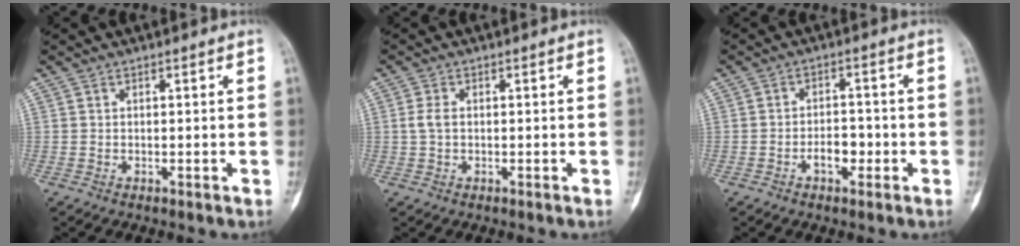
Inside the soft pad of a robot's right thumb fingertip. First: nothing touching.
{"total": 2.1, "force": [0.0, 1.1, 1.8], "torque": [-0.046, 0.003, -0.003]}
{"total": 4.1, "force": [-1.6, 2.4, 3.0], "torque": [-0.035, 0.017, -0.026]}